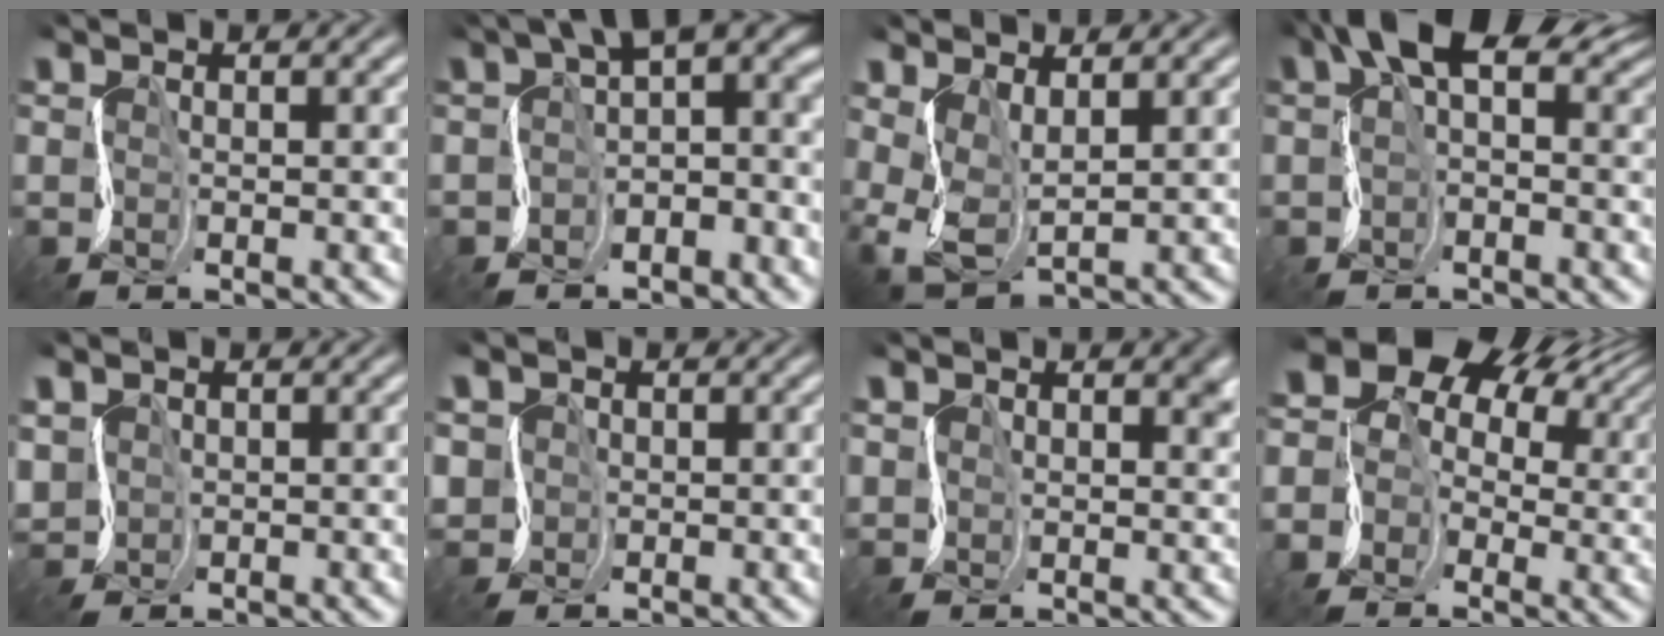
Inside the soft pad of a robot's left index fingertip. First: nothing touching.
{"total": 6.3, "force": [-0.5, 3.4, 5.2], "torque": [-0.062, 0.004, -0.007]}
{"total": 2.8, "force": [0.5, 1.6, 2.2], "torque": [-0.076, -0.006, 0.021]}
{"total": 5.5, "force": [2.2, 2.8, 4.2], "torque": [-0.075, 0.019, 0.034]}
{"total": 1.8, "force": [-0.4, 1.7, -0.5], "torque": [-0.027, -0.004, 0.005]}
{"total": 1.9, "force": [-0.6, 1.5, -0.9], "torque": [-0.007, -0.001, 0.000]}
{"total": 2.1, "force": [1.3, 1.5, 0.6], "torque": [-0.029, -0.005, 0.031]}
{"total": 10.7, "force": [2.3, 8.9, 5.5], "torque": [-0.122, 0.027, 0.029]}